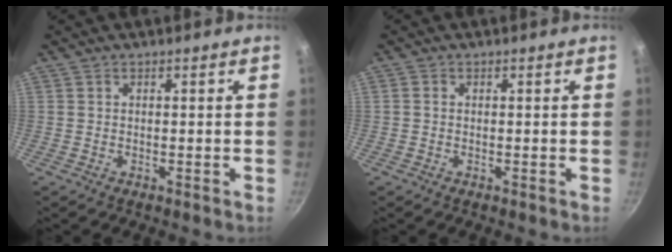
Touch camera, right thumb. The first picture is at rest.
{"total": 0.6, "force": [-0.1, 0.5, 0.3], "torque": [-0.004, 0.003, -0.003]}